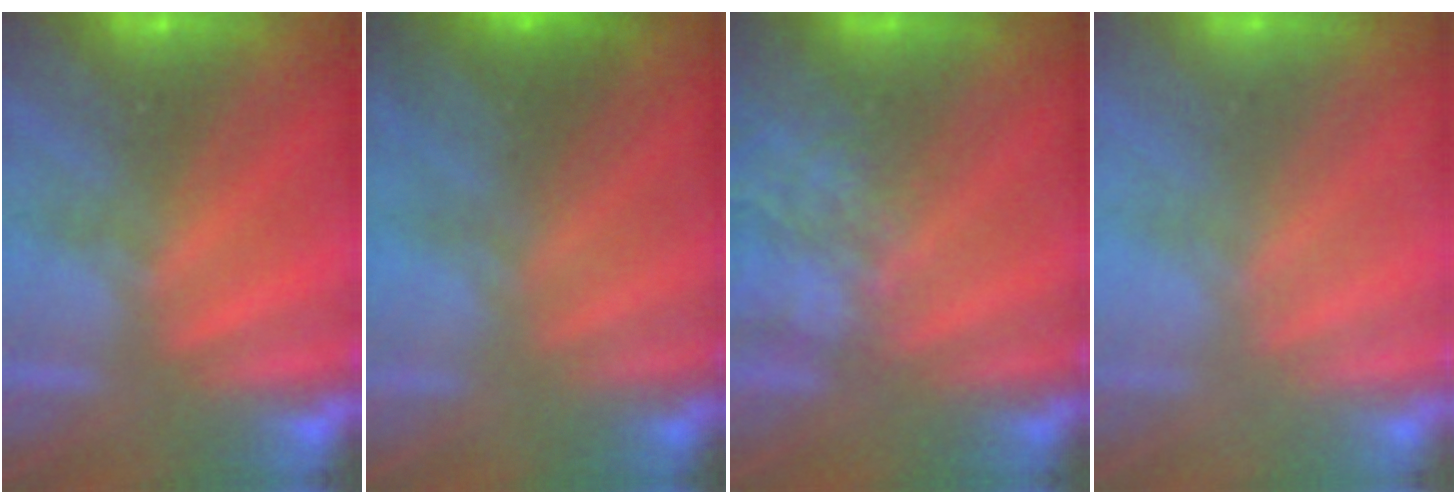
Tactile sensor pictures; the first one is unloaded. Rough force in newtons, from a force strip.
{"total": 2.3}
{"total": 2.1}
{"total": 2.5}